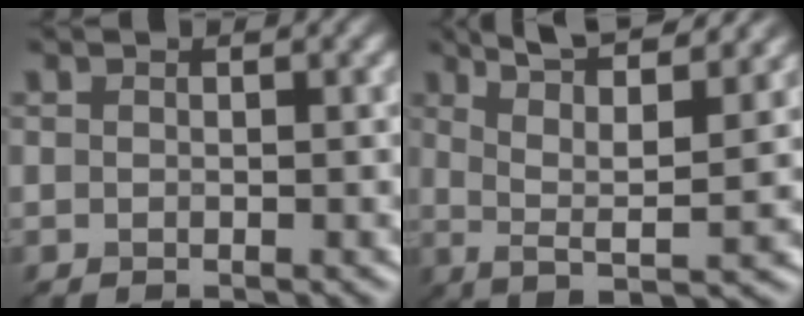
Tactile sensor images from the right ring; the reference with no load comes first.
{"total": 7.5, "force": [3.1, 1.9, 6.5], "torque": [-0.105, 0.017, 0.052]}